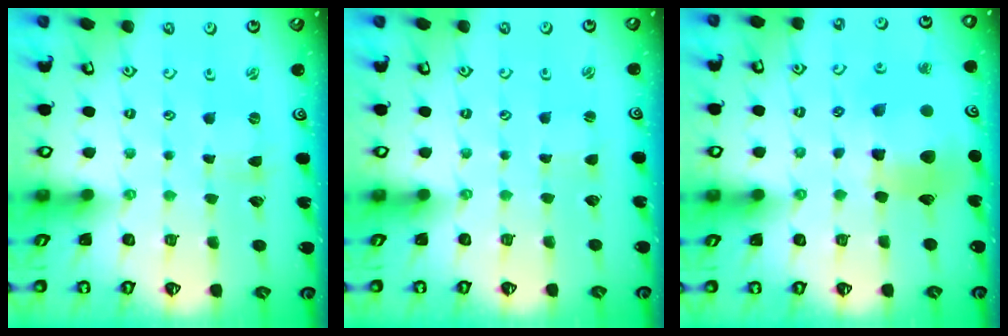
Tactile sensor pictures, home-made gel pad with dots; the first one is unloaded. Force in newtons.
{"total": 0.0}
{"total": 13.5, "press": 13.4, "slide": 1.8}